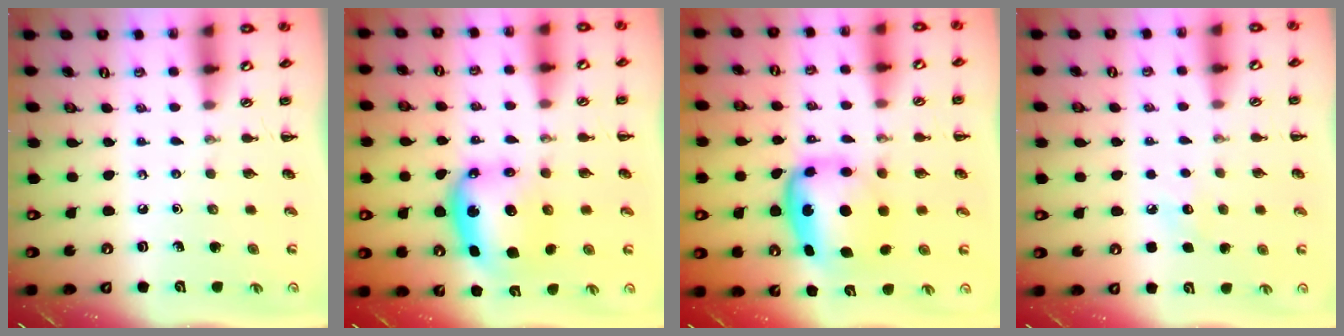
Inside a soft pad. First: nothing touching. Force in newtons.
{"total": 6.4, "press": 6.3, "slide": 1.3}
{"total": 7.4, "press": 7.2, "slide": 1.6}
{"total": 5.8, "press": 5.6, "slide": 1.4}